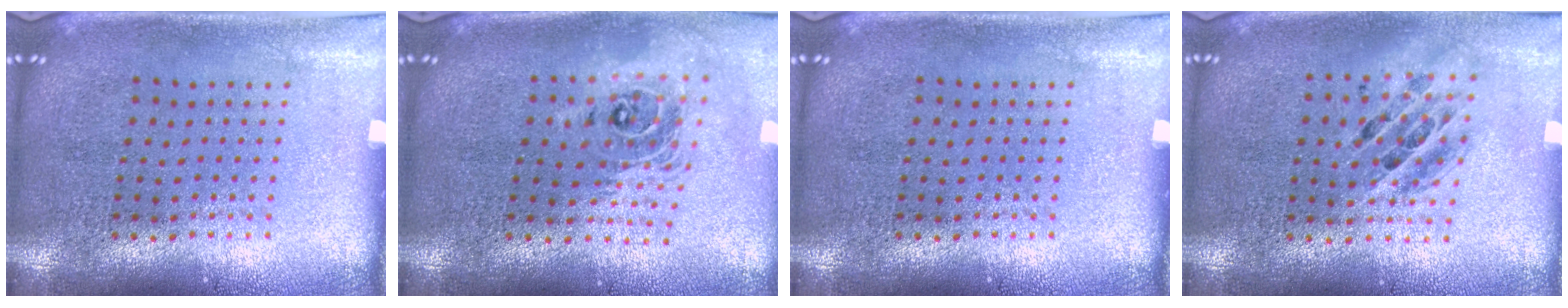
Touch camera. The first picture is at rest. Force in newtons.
{"total": 2.0, "press": 1.6, "slide": 1.3}
{"total": 0.0}
{"total": 1.4, "press": 1.3, "slide": 0.7}